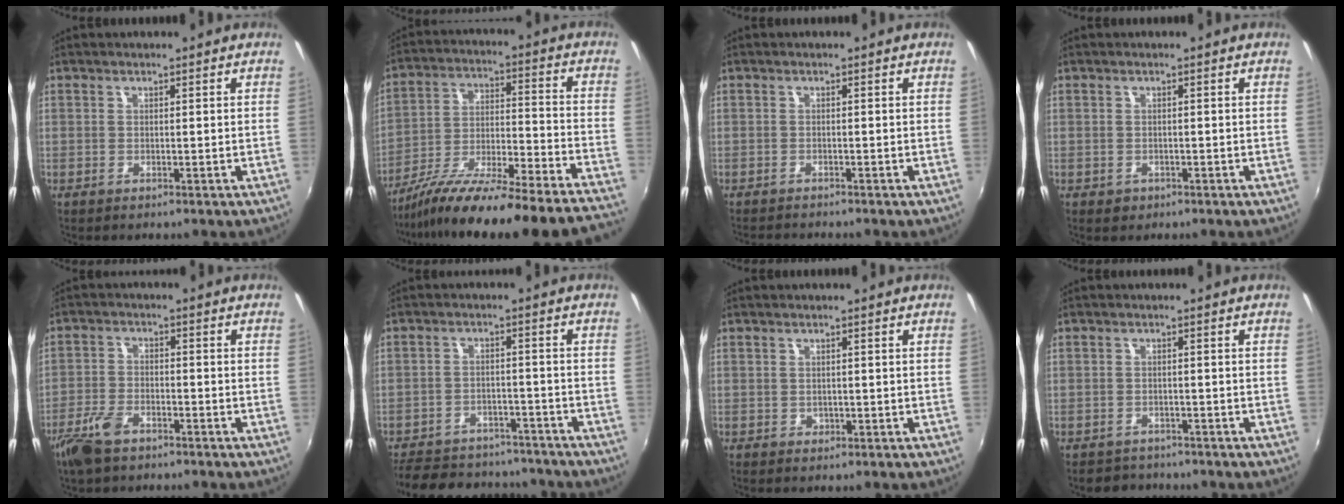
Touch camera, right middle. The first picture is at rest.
{"total": 27.5, "force": [-24.2, -0.7, 13.0], "torque": [-0.197, -0.065, -0.371]}
{"total": 2.7, "force": [-2.6, 0.3, 0.6], "torque": [-0.023, -0.017, -0.047]}
{"total": 1.6, "force": [-0.7, 1.4, 0.5], "torque": [-0.011, -0.004, -0.008]}
{"total": 7.1, "force": [-5.1, 3.2, 3.9], "torque": [-0.098, -0.005, -0.100]}
{"total": 20.1, "force": [-16.8, 8.3, 7.2], "torque": [-0.170, 0.019, -0.223]}
{"total": 0.9, "force": [-0.1, 0.8, 0.1], "torque": [0.001, -0.002, 0.000]}
{"total": 3.7, "force": [-3.2, 1.9, 0.0], "torque": [-0.013, 0.003, -0.052]}